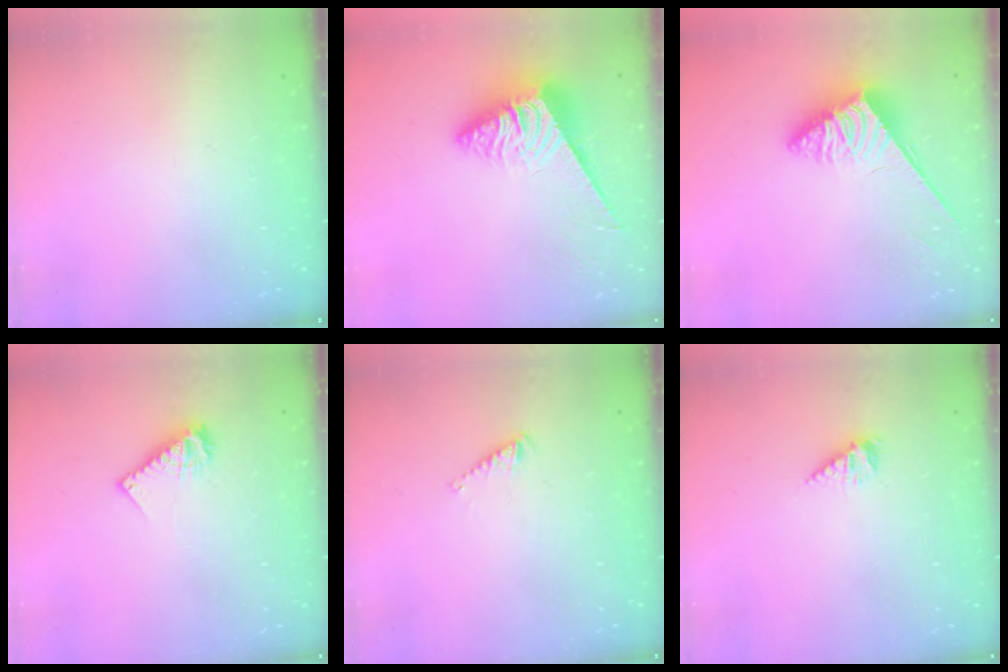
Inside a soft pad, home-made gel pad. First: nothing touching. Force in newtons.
{"total": 7.6, "press": 7.6, "slide": 0.3}
{"total": 3.6, "press": 3.5, "slide": 0.6}
{"total": 8.2, "press": 8.2, "slide": 0.7}
{"total": 2.6, "press": 2.6, "slide": 0.4}
{"total": 2.8, "press": 2.8, "slide": 0.5}